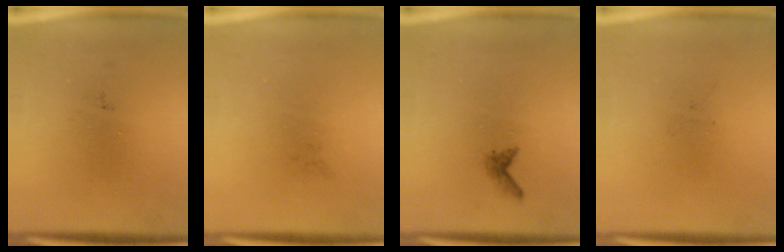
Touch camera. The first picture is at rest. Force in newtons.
{"total": 0.0}
{"total": 0.9}
{"total": 0.0}